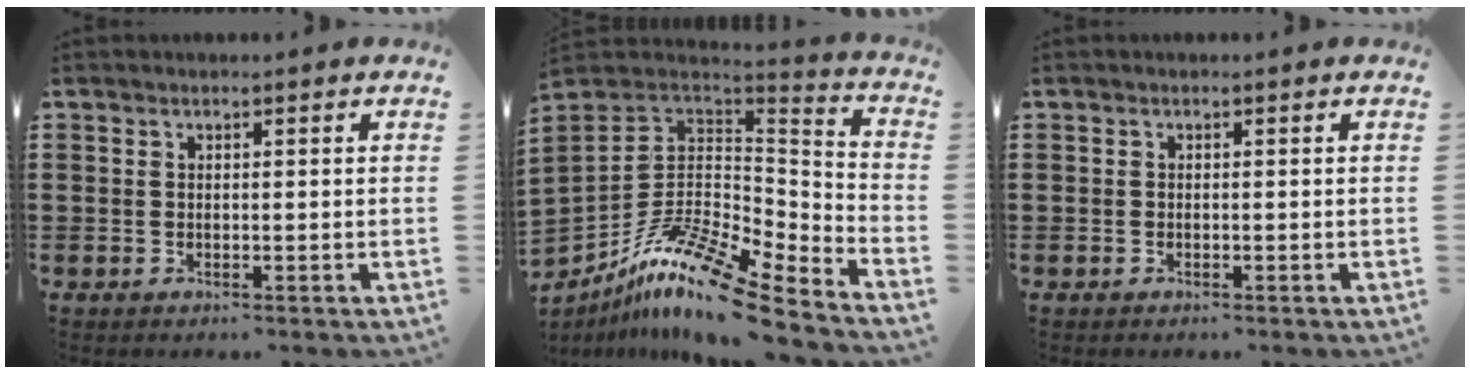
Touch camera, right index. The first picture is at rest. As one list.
[{"total": 14.0, "force": [-9.4, 3.7, 9.6], "torque": [-0.194, 0.019, -0.181]}, {"total": 0.0}]